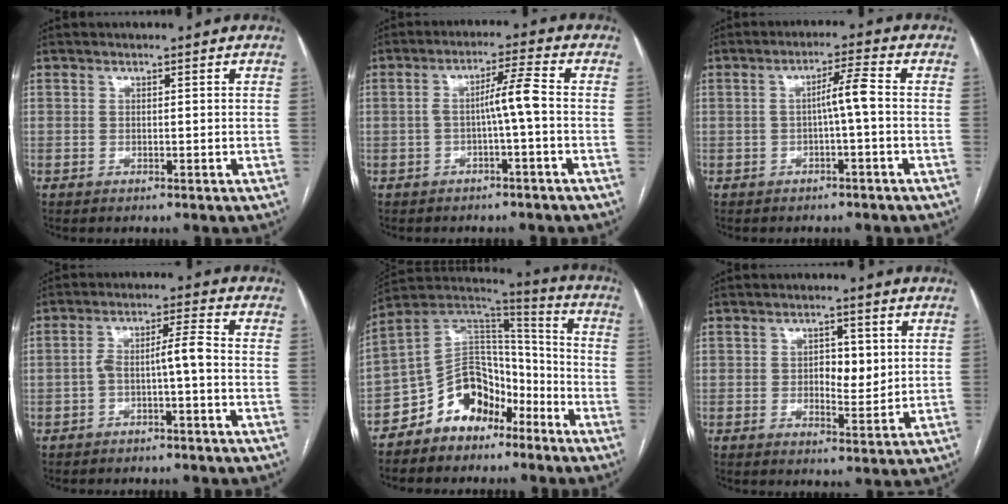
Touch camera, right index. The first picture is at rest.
{"total": 4.9, "force": [-0.9, -0.4, 4.8], "torque": [-0.083, 0.017, -0.013]}
{"total": 4.0, "force": [-0.5, -0.1, 4.0], "torque": [-0.069, 0.011, -0.006]}
{"total": 4.8, "force": [-1.6, 0.2, 4.5], "torque": [-0.084, 0.023, -0.024]}
{"total": 13.1, "force": [-8.5, 8.3, 5.4], "torque": [-0.103, 0.060, -0.153]}
{"total": 4.7, "force": [0.7, 2.4, 4.0], "torque": [-0.056, -0.003, 0.014]}